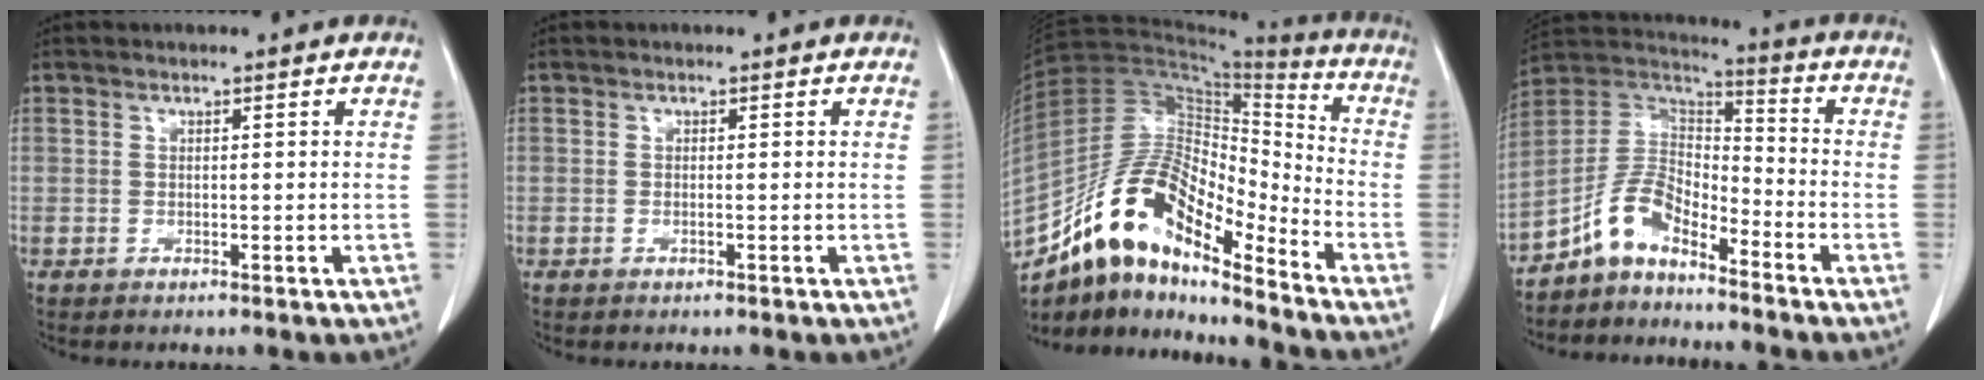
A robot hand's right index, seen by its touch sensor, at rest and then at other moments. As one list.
[{"total": 0.0}, {"total": 16.2, "force": [-12.2, 4.7, 9.6], "torque": [-0.173, 0.046, -0.216]}, {"total": 8.8, "force": [-6.6, 3.6, 4.6], "torque": [-0.099, 0.030, -0.130]}]